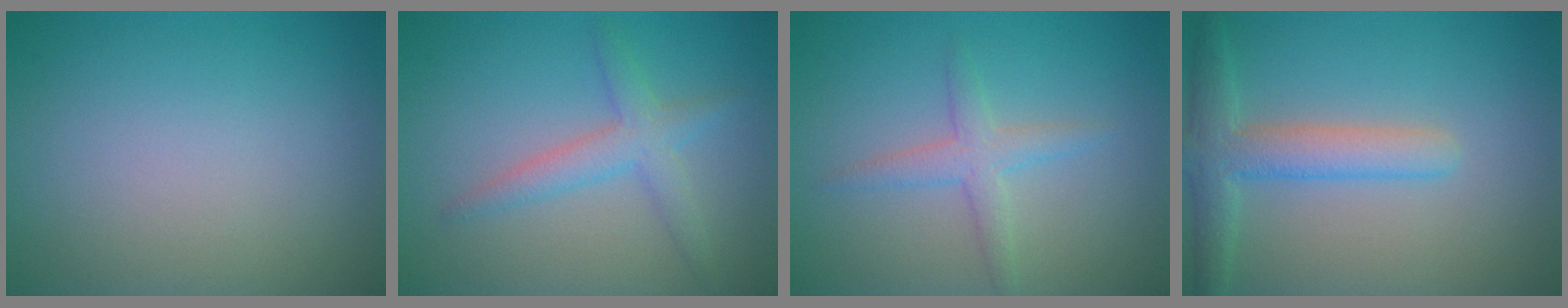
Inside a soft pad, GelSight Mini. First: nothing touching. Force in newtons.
{"total": 2.9, "press": 2.9, "slide": 0.1}
{"total": 2.3, "press": 2.3, "slide": 0.1}
{"total": 3.9, "press": 3.9, "slide": 0.4}